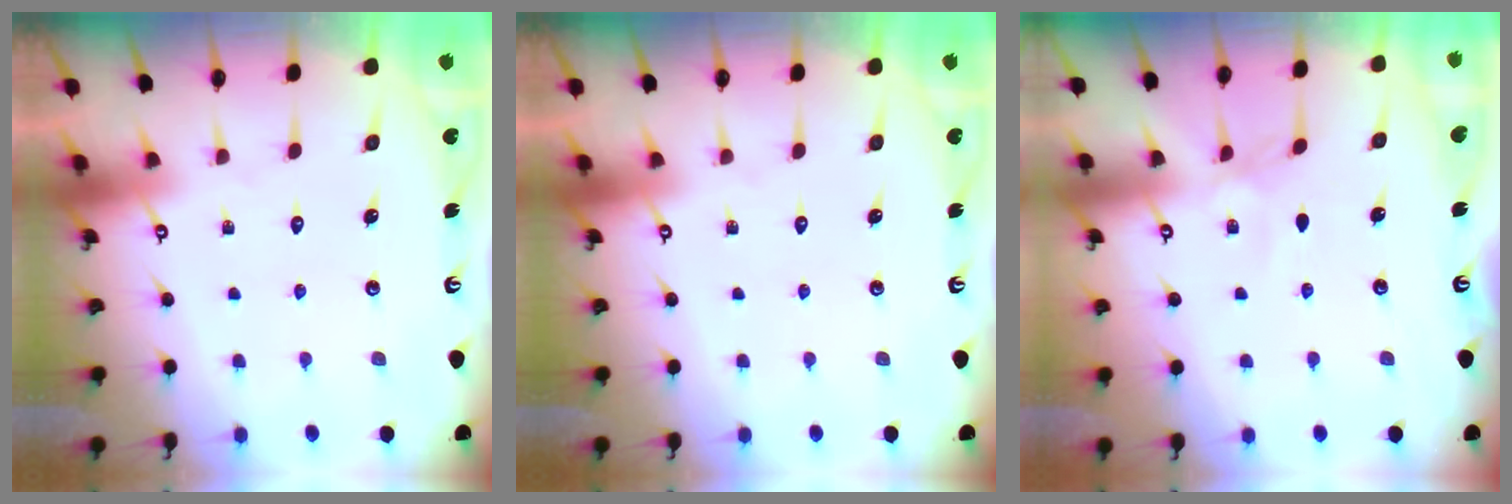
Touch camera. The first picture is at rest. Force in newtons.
{"total": 0.0}
{"total": 2.0, "press": 2.0, "slide": 0.3}